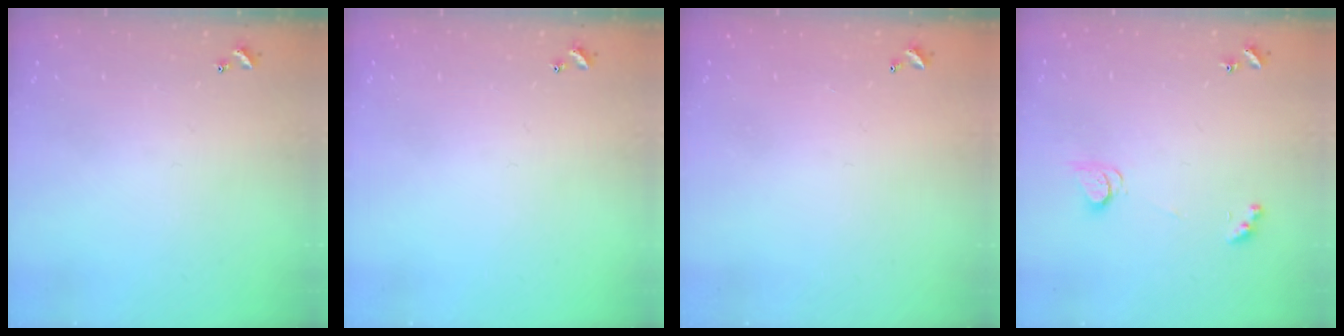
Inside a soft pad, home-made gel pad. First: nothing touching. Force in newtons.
{"total": 0.0}
{"total": 2.8, "press": 2.8, "slide": 0.1}
{"total": 2.5, "press": 2.4, "slide": 0.3}